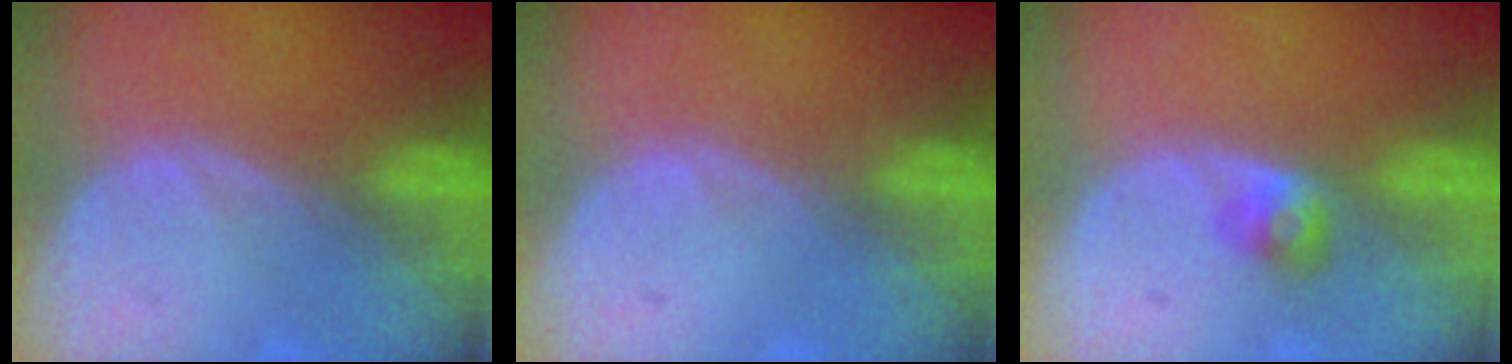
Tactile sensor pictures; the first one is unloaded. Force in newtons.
{"total": 0.0}
{"total": 2.6, "press": 2.4, "slide": 0.9}